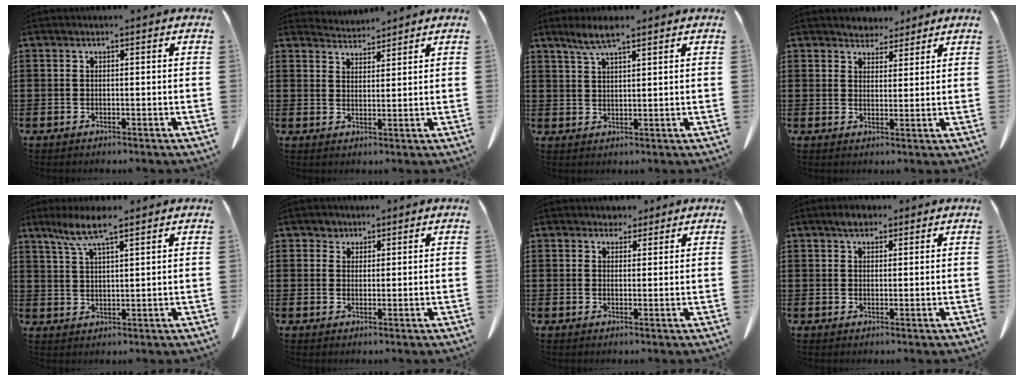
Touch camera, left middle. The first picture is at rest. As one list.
[{"total": 3.4, "force": [3.4, 0.4, 0.0], "torque": [-0.010, -0.012, 0.063]}, {"total": 4.4, "force": [3.0, 0.6, 3.1], "torque": [-0.067, 0.002, 0.053]}, {"total": 3.8, "force": [3.5, 1.4, -0.2], "torque": [-0.009, -0.006, 0.067]}, {"total": 6.4, "force": [4.4, 0.8, 4.6], "torque": [-0.099, -0.004, 0.078]}, {"total": 2.0, "force": [1.4, 1.4, 0.2], "torque": [-0.003, 0.003, 0.026]}, {"total": 2.5, "force": [2.2, 1.1, 0.3], "torque": [-0.003, 0.002, 0.040]}, {"total": 2.5, "force": [1.9, 1.2, 1.0], "torque": [-0.009, 0.001, 0.033]}]